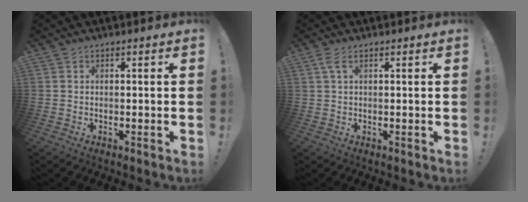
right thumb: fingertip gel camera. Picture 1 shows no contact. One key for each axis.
{"total": 2.6, "fx": 1.0, "fy": 0.9, "fz": 2.2, "tx": -0.047, "ty": 0.002, "tz": 0.018}